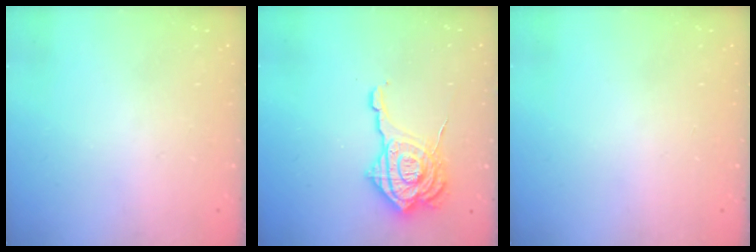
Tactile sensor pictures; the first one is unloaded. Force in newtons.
{"total": 18.1, "press": 18.0, "slide": 1.5}
{"total": 0.0}